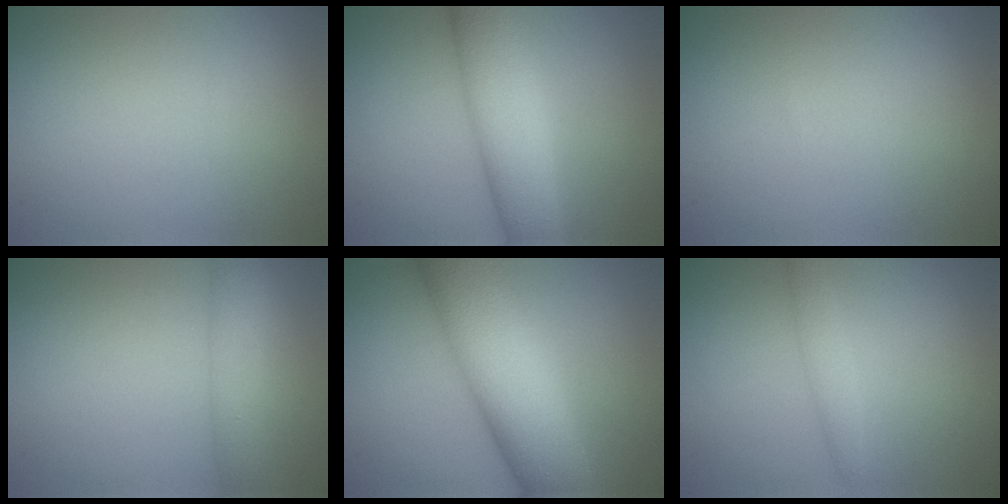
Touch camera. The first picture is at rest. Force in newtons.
{"total": 6.8, "press": 6.8, "slide": 0.2}
{"total": 0.0}
{"total": 3.0, "press": 3.0, "slide": 0.2}
{"total": 11.4, "press": 11.4, "slide": 0.5}
{"total": 1.7, "press": 1.7, "slide": 0.0}